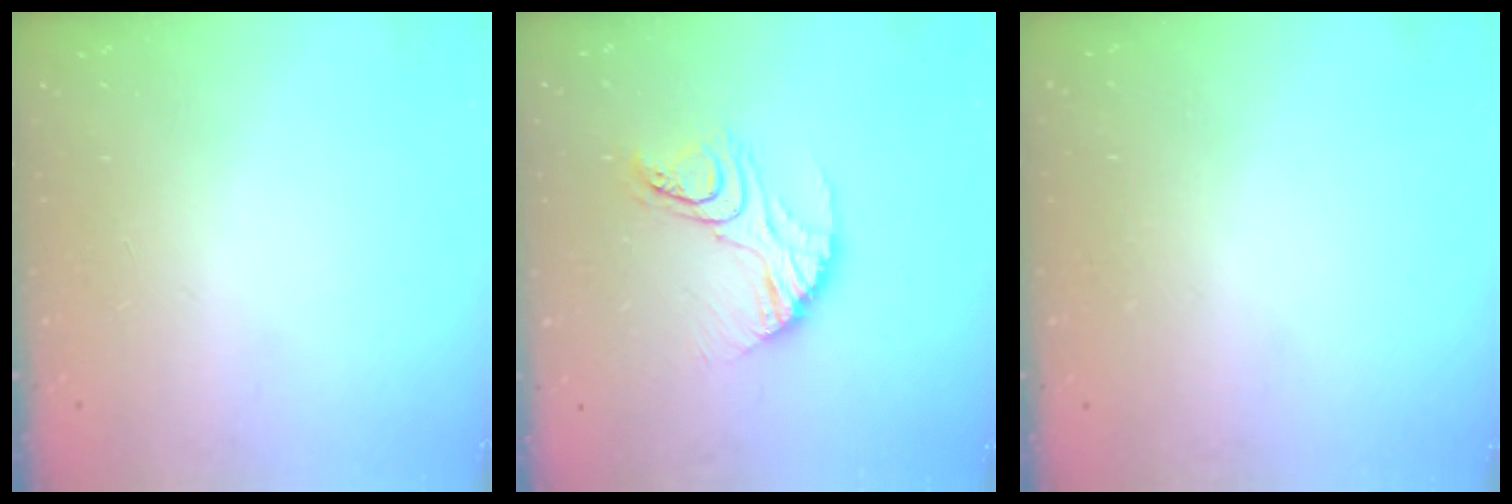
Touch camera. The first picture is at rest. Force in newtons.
{"total": 13.7, "press": 13.6, "slide": 1.1}
{"total": 3.0, "press": 3.0, "slide": 0.5}